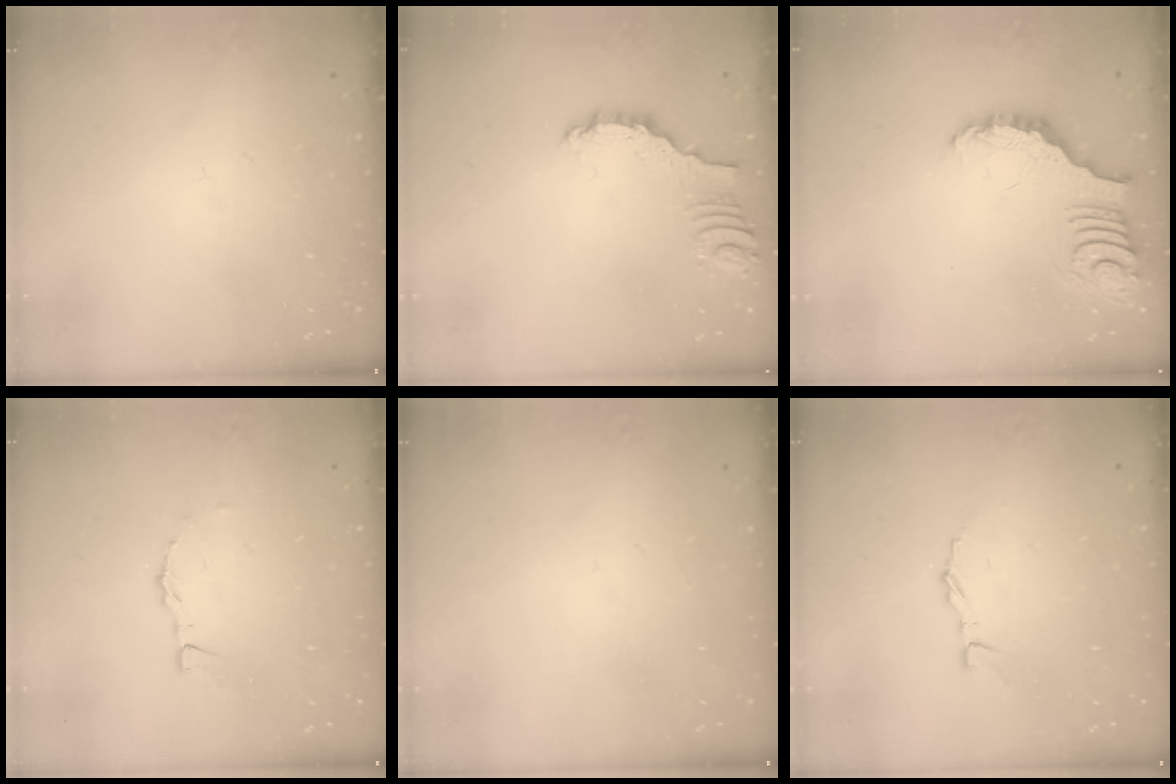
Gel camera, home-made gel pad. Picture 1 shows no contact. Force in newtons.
{"total": 2.3, "press": 2.3, "slide": 0.1}
{"total": 3.8, "press": 3.7, "slide": 0.6}
{"total": 3.6, "press": 3.6, "slide": 0.2}
{"total": 0.0}
{"total": 3.9, "press": 3.8, "slide": 0.4}